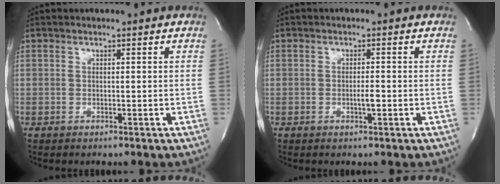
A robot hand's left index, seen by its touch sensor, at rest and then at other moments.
{"total": 1.5, "force": [-0.5, 0.2, 1.4], "torque": [-0.025, -0.001, -0.010]}